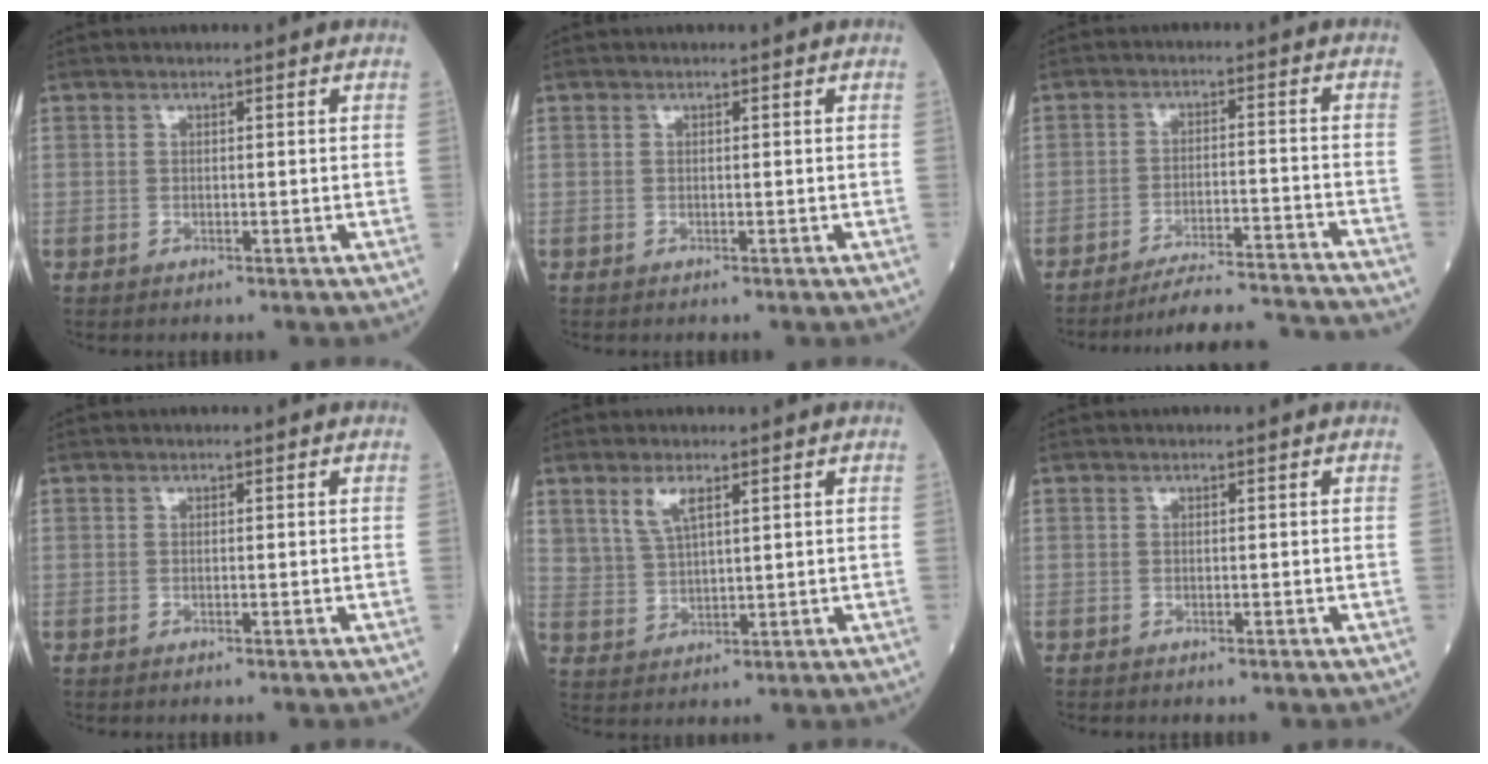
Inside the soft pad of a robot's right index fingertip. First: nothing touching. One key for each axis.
{"total": 0.0}
{"total": 15.2, "fx": -14.8, "fy": -0.9, "fz": 3.2, "tx": -0.035, "ty": -0.008, "tz": -0.201}
{"total": 0.5, "fx": -0.5, "fy": 0.0, "fz": 0.2, "tx": -0.004, "ty": -0.002, "tz": -0.008}
{"total": 4.3, "fx": 2.7, "fy": 1.5, "fz": 3.0, "tx": -0.066, "ty": 0.005, "tz": 0.059}
{"total": 0.6, "fx": -0.6, "fy": 0.2, "fz": 0.2, "tx": -0.011, "ty": -0.001, "tz": -0.008}